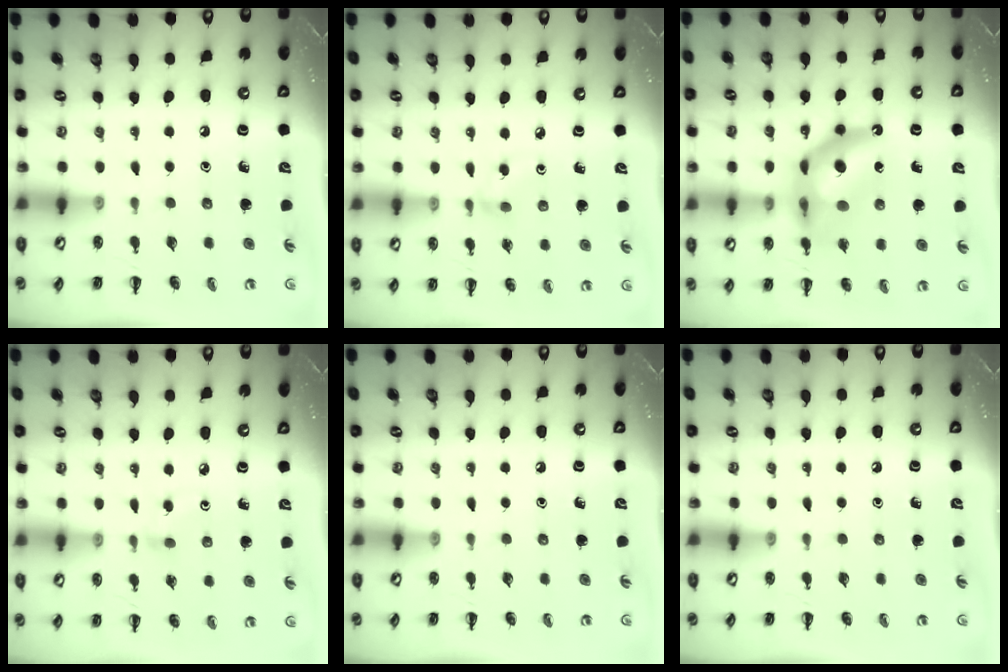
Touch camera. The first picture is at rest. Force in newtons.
{"total": 3.4, "press": 3.1, "slide": 1.3}
{"total": 13.3, "press": 12.7, "slide": 3.8}
{"total": 2.9, "press": 2.6, "slide": 1.2}
{"total": 0.0}
{"total": 0.0}